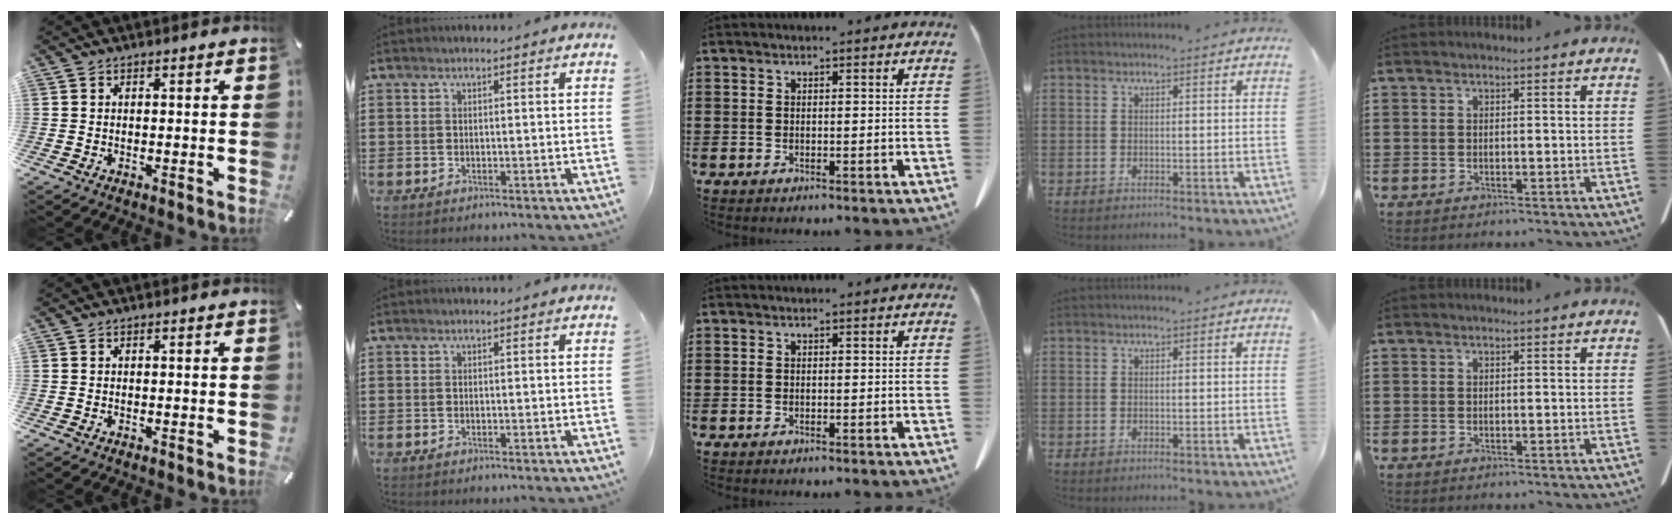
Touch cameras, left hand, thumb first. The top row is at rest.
{}